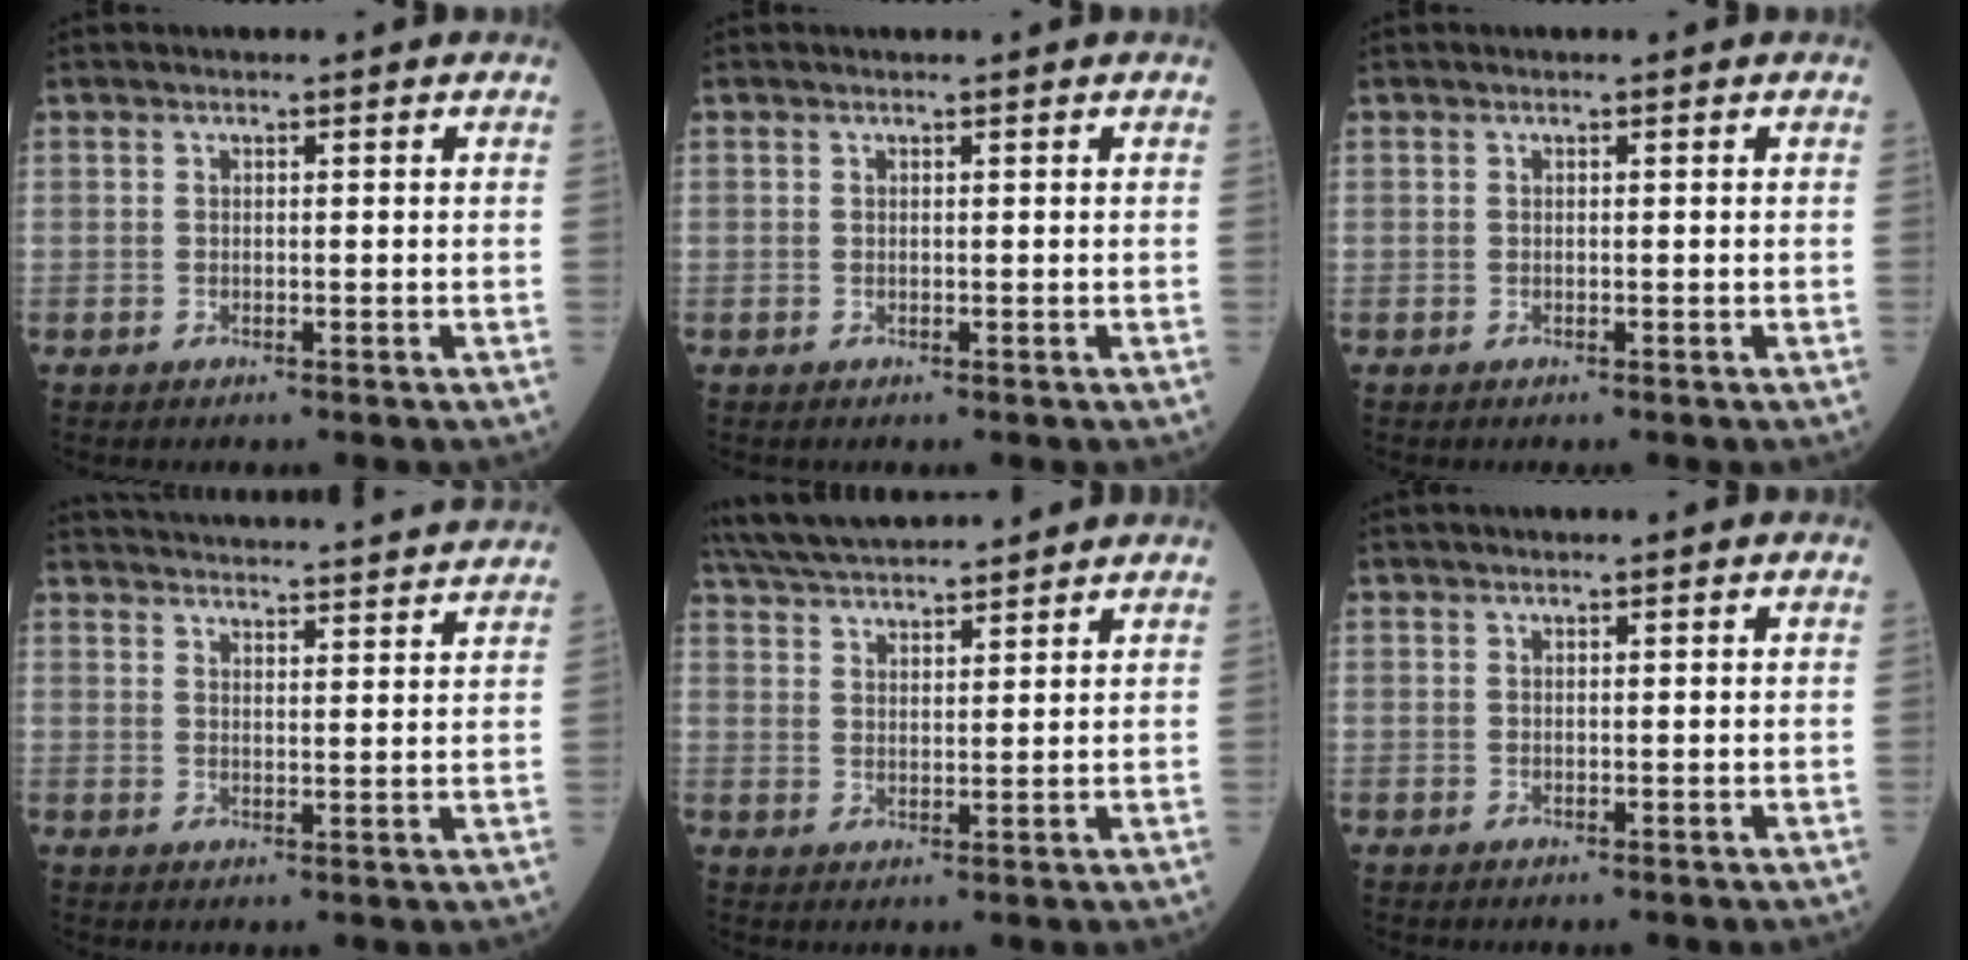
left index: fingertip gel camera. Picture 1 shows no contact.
{"total": 0.0}
{"total": 0.0}
{"total": 24.3, "force": [23.4, 0.6, 6.5], "torque": [-0.101, -0.011, 0.307]}
{"total": 12.7, "force": [11.8, 1.5, 4.5], "torque": [-0.089, 0.038, 0.198]}
{"total": 1.2, "force": [1.0, 0.1, 0.6], "torque": [-0.007, 0.022, 0.020]}